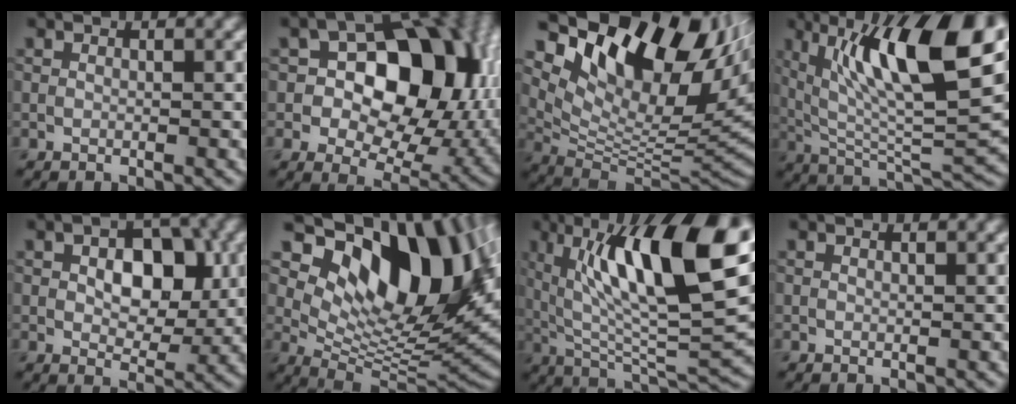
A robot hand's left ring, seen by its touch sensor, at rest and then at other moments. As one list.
[{"total": 13.3, "force": [1.7, 8.6, 10.0], "torque": [-0.108, 0.013, 0.018]}, {"total": 14.5, "force": [7.5, 7.3, 10.0], "torque": [-0.172, 0.016, 0.141]}, {"total": 13.9, "force": [5.7, 4.1, 12.0], "torque": [-0.195, 0.004, 0.097]}, {"total": 6.5, "force": [1.1, 3.9, 5.1], "torque": [-0.075, 0.000, 0.016]}, {"total": 14.3, "force": [6.2, 7.3, 10.6], "torque": [-0.161, -0.001, 0.115]}, {"total": 15.3, "force": [5.6, 4.6, 13.5], "torque": [-0.204, 0.004, 0.087]}, {"total": 0.6, "force": [0.6, 0.1, 0.2], "torque": [-0.004, 0.001, 0.010]}]